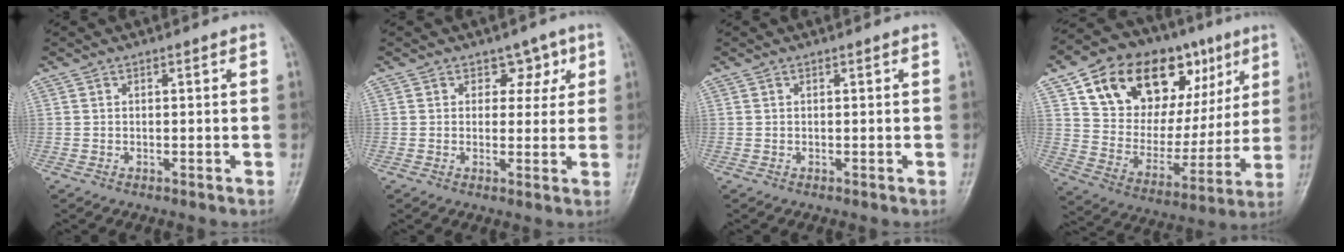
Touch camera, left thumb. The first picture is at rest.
{"total": 4.0, "force": [2.0, 3.0, 1.7], "torque": [0.014, -0.007, 0.023]}
{"total": 0.0}
{"total": 27.1, "force": [12.3, 16.3, 17.8], "torque": [-0.229, 0.001, 0.209]}